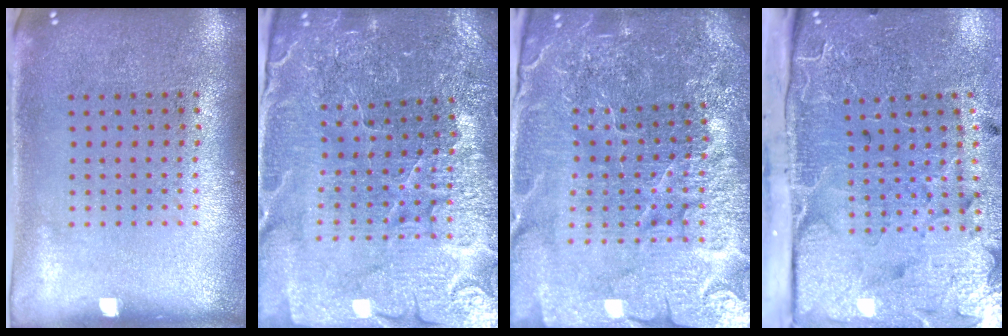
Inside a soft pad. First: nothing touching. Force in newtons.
{"total": 4.2, "press": 4.1, "slide": 0.8}
{"total": 6.0, "press": 5.3, "slide": 2.6}
{"total": 4.9, "press": 4.0, "slide": 3.0}